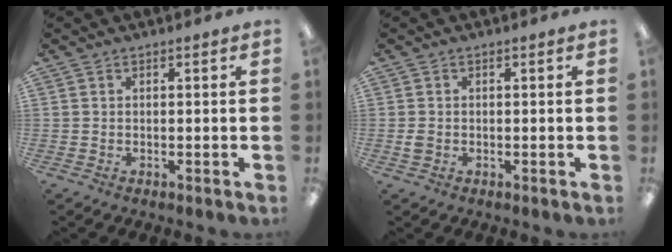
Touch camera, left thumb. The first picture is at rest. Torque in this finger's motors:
{"motor_torque": [-0.12, 0.07, 0.06, -0.04, 0.00]}